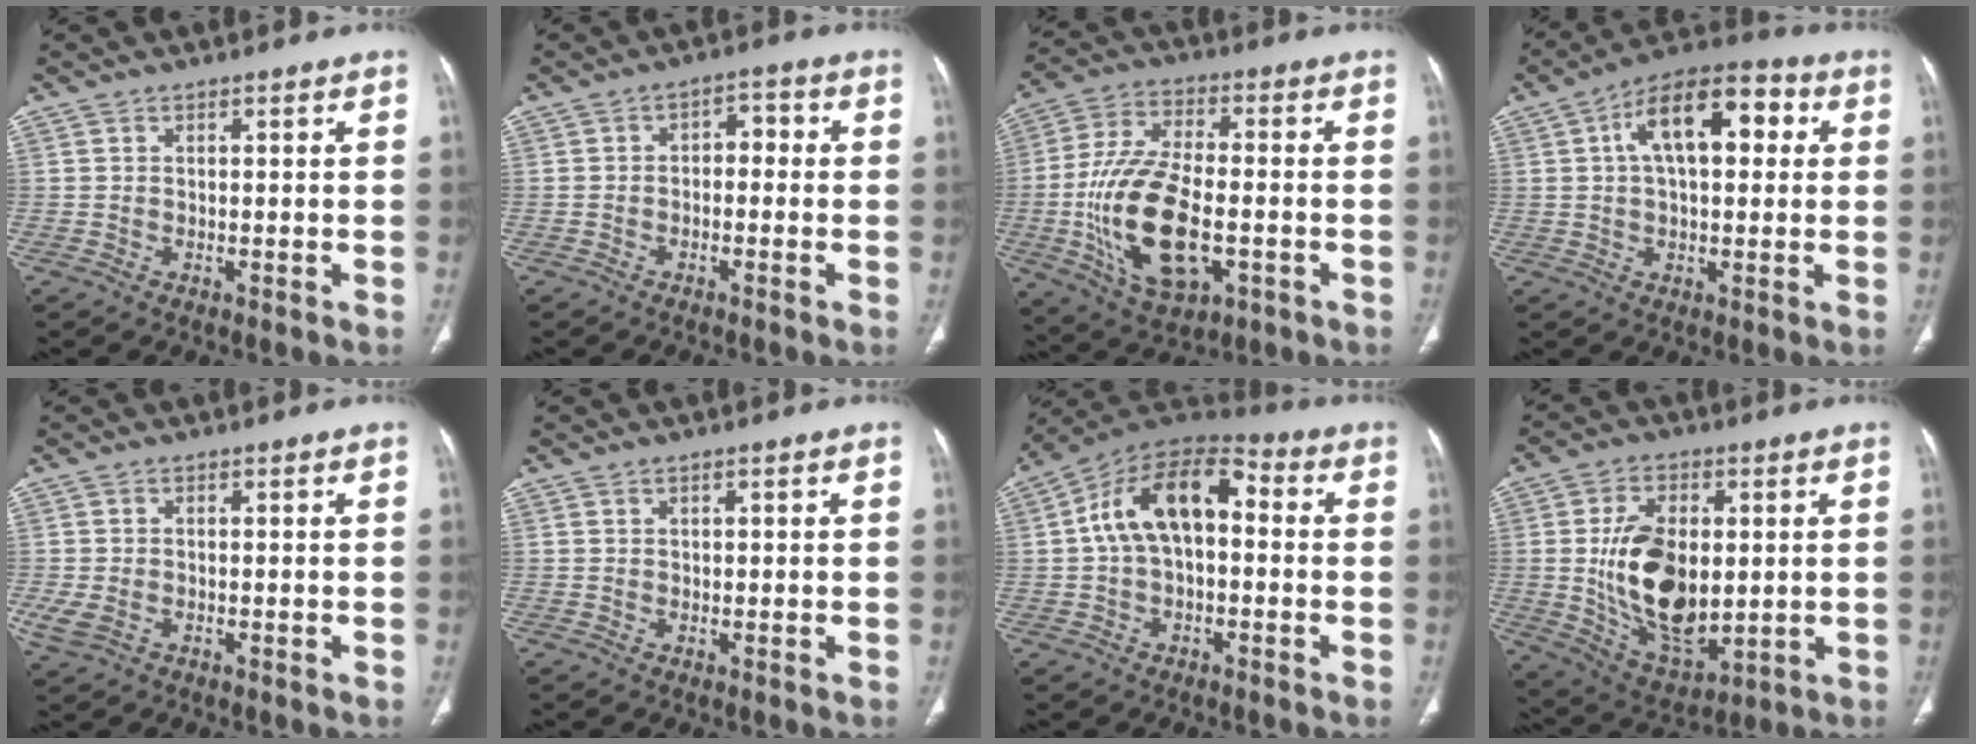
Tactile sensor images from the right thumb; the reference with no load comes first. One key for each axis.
{"total": 3.5, "fx": -0.4, "fy": 2.3, "fz": 2.6, "tx": -0.023, "ty": 0.020, "tz": -0.016}
{"total": 19.2, "fx": -4.0, "fy": 9.6, "fz": 16.1, "tx": -0.309, "ty": 0.010, "tz": -0.060}
{"total": 14.9, "fx": 3.8, "fy": 7.5, "fz": 12.3, "tx": -0.178, "ty": 0.027, "tz": 0.054}
{"total": 3.7, "fx": -0.9, "fy": 2.4, "fz": 2.6, "tx": -0.071, "ty": 0.001, "tz": -0.012}
{"total": 0.7, "fx": 0.5, "fy": 0.4, "fz": 0.3, "tx": 0.001, "ty": -0.002, "tz": 0.008}
{"total": 14.7, "fx": 1.1, "fy": 8.5, "fz": 11.9, "tx": -0.189, "ty": 0.046, "tz": 0.006}
{"total": 17.7, "fx": 0.7, "fy": 10.2, "fz": 14.4, "tx": -0.234, "ty": -0.016, "tz": 0.031}